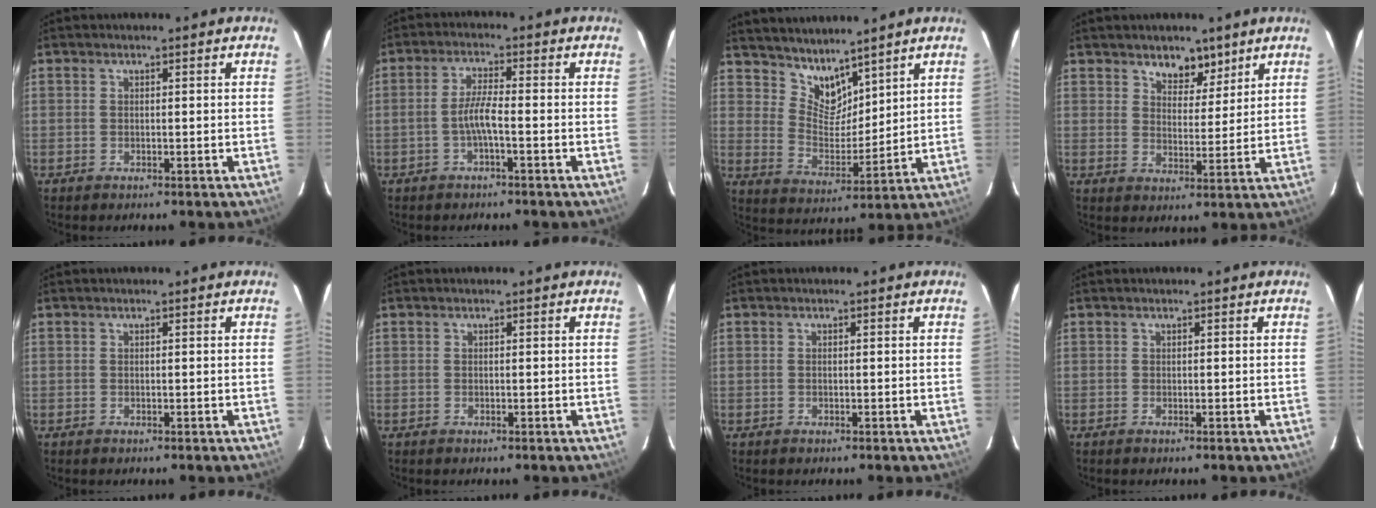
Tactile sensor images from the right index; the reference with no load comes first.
{"total": 3.9, "force": [-1.5, 0.1, 3.6], "torque": [-0.076, 0.006, -0.030]}
{"total": 9.1, "force": [7.9, 3.4, 3.0], "torque": [-0.052, -0.001, 0.157]}
{"total": 6.0, "force": [4.4, 3.2, 2.5], "torque": [-0.024, -0.009, 0.070]}
{"total": 0.0}
{"total": 0.0}
{"total": 0.0}
{"total": 0.0}